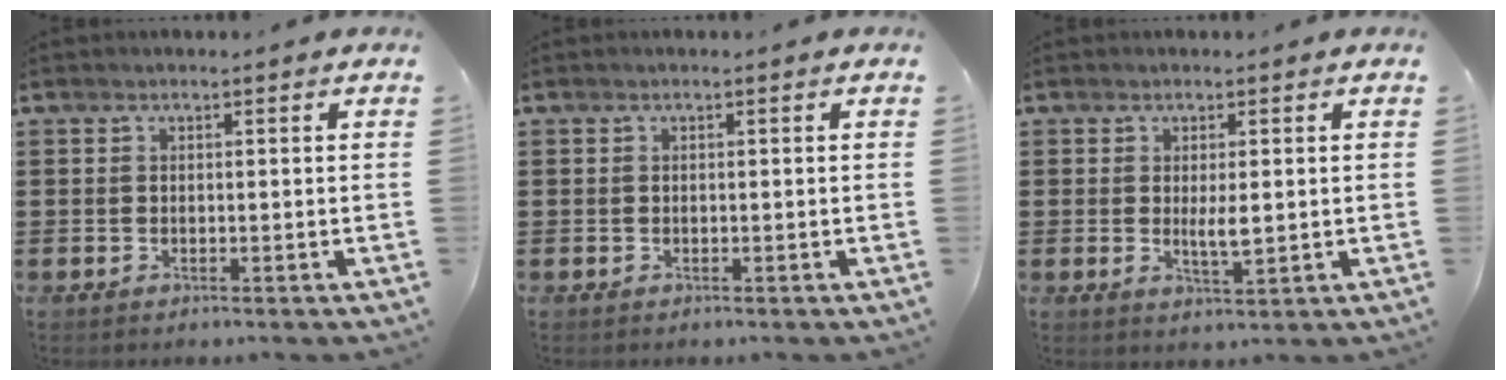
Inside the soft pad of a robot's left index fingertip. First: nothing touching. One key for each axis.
{"total": 0.0}
{"total": 3.2, "fx": 0.2, "fy": 0.9, "fz": 3.1, "tx": -0.050, "ty": -0.004, "tz": 0.001}